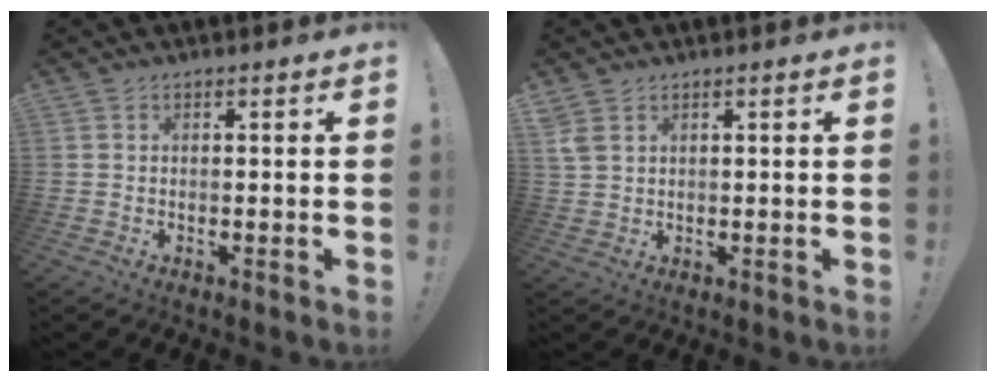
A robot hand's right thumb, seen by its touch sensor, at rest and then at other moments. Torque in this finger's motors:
{"motor_torque": [-0.07, -0.09, -0.12, 0.18, 0.01]}